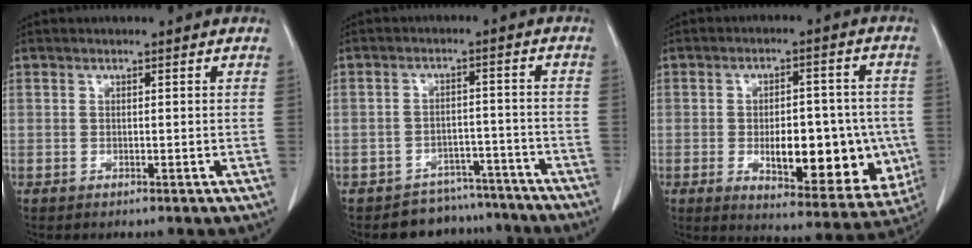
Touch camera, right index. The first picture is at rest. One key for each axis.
{"total": 7.3, "fx": -6.3, "fy": 3.5, "fz": -0.9, "tx": 0.033, "ty": 0.040, "tz": -0.086}
{"total": 16.1, "fx": -3.1, "fy": 6.9, "fz": 14.3, "tx": -0.178, "ty": 0.008, "tz": -0.022}